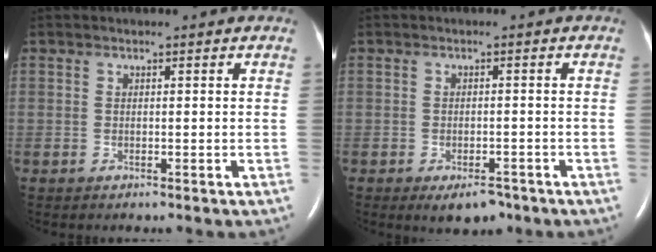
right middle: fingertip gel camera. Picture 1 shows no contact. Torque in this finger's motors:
{"motor_torque": [0.07, -0.03, 0.08, 0.02]}